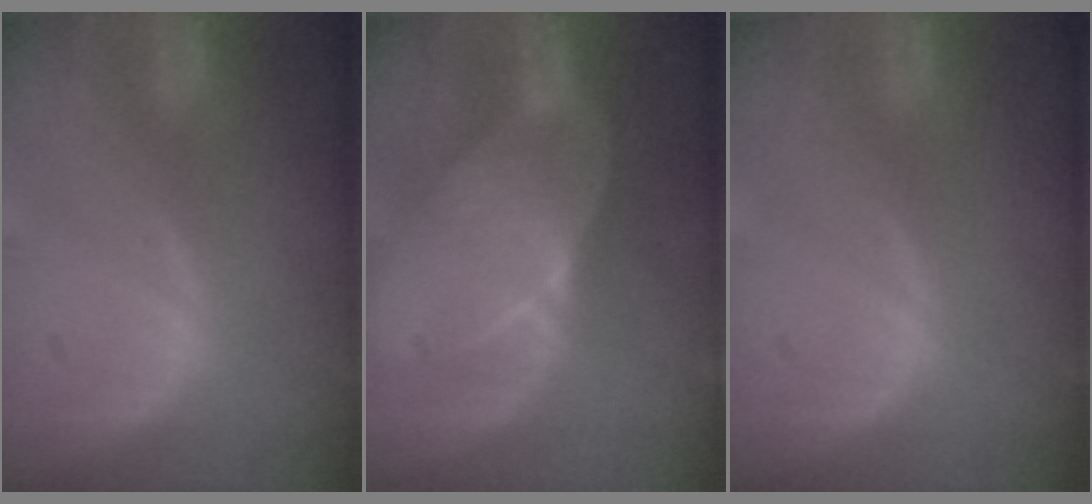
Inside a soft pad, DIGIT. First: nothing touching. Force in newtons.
{"total": 6.9, "press": 6.6, "slide": 2.1}
{"total": 0.0}